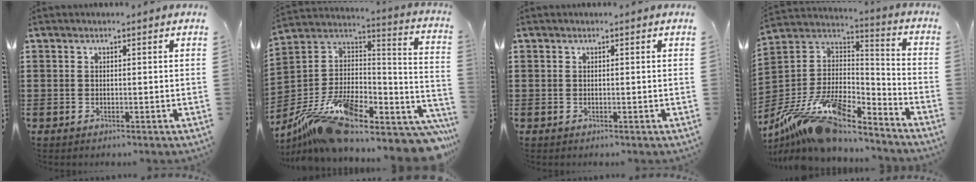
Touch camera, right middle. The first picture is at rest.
{"total": 17.0, "force": [-11.8, 5.2, 11.0], "torque": [-0.194, 0.011, -0.197]}
{"total": 0.0}
{"total": 15.9, "force": [-12.1, 4.4, 9.3], "torque": [-0.195, 0.027, -0.225]}